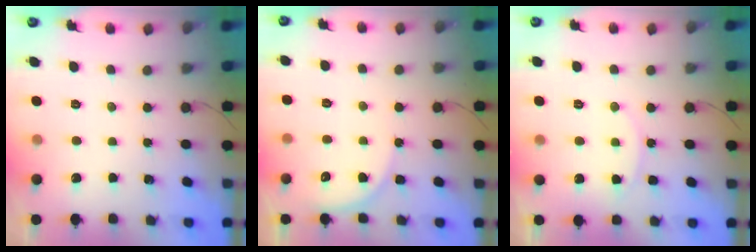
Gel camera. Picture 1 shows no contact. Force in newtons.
{"total": 5.9, "press": 5.9, "slide": 0.7}
{"total": 7.9, "press": 7.7, "slide": 1.3}